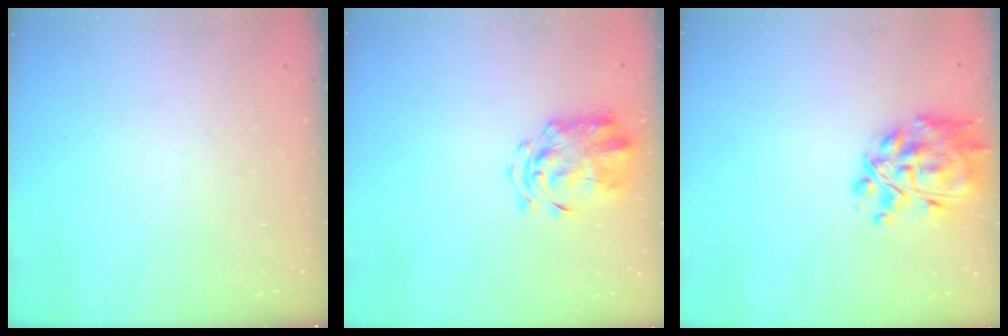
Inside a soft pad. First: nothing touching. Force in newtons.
{"total": 3.7, "press": 3.7, "slide": 0.7}
{"total": 11.6, "press": 10.7, "slide": 4.5}